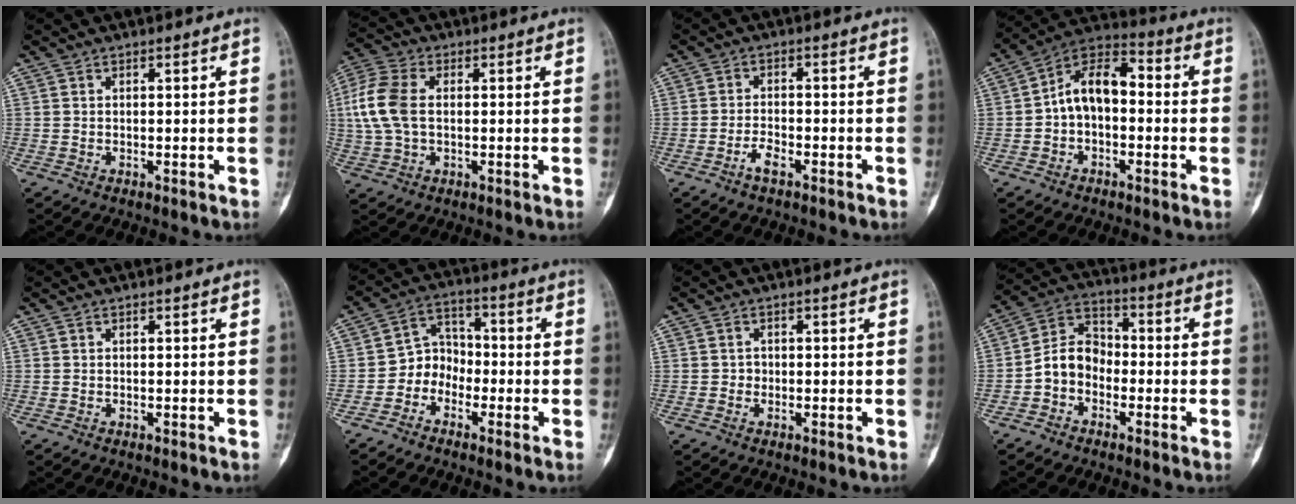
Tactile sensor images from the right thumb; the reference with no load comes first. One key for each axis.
{"total": 10.1, "fx": 0.7, "fy": 6.3, "fz": 7.9, "tx": -0.188, "ty": 0.018, "tz": 0.011}
{"total": 2.9, "fx": -2.0, "fy": 1.0, "fz": 1.9, "tx": -0.037, "ty": 0.015, "tz": -0.040}
{"total": 10.6, "fx": -0.6, "fy": 6.7, "fz": 8.2, "tx": -0.116, "ty": 0.043, "tz": -0.028}
{"total": 0.0}
{"total": 6.3, "fx": -2.7, "fy": 5.2, "fz": 2.5, "tx": -0.005, "ty": 0.040, "tz": -0.063}
{"total": 1.0, "fx": -0.2, "fy": 1.0, "fz": 0.2, "tx": 0.005, "ty": 0.006, "tz": -0.007}
{"total": 7.9, "fx": -2.4, "fy": 6.2, "fz": 4.1, "tx": -0.056, "ty": 0.038, "tz": -0.060}